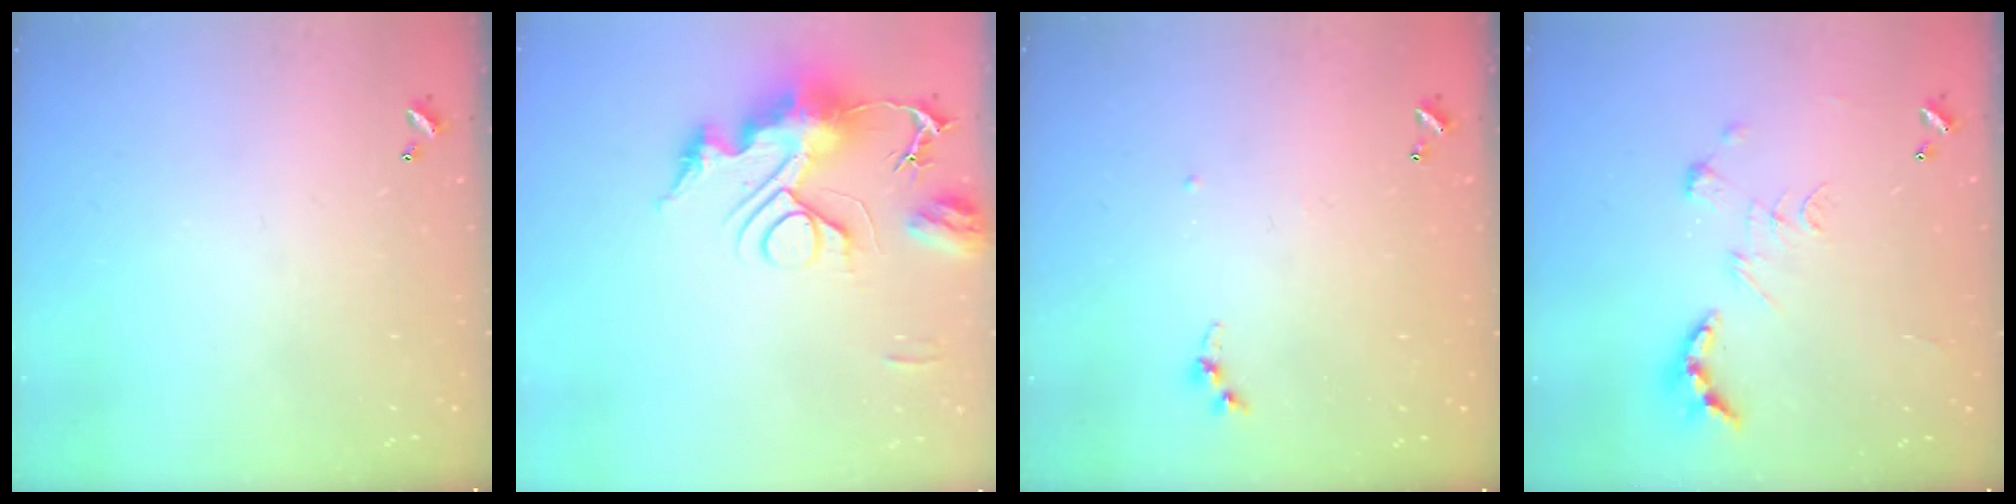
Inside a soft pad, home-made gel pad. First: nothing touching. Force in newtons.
{"total": 14.3, "press": 14.3, "slide": 1.5}
{"total": 5.3, "press": 5.2, "slide": 0.6}
{"total": 2.6, "press": 1.9, "slide": 1.8}